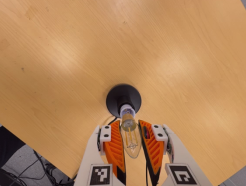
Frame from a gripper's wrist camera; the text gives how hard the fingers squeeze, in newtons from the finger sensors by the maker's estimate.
{"total": 19.0, "left": 20.2, "right": 17.7}